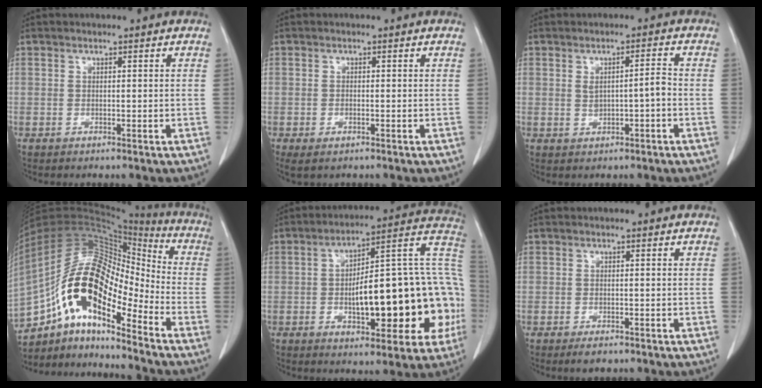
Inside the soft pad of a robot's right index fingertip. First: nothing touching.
{"total": 2.3, "force": [-1.4, 1.0, 1.6], "torque": [-0.032, -0.005, -0.016]}
{"total": 3.4, "force": [-0.2, 0.8, 3.3], "torque": [-0.059, 0.011, 0.003]}
{"total": 19.1, "force": [-10.6, 6.5, 14.5], "torque": [-0.277, 0.048, -0.185]}
{"total": 24.5, "force": [-3.6, 7.2, 23.1], "torque": [-0.265, 0.046, -0.037]}
{"total": 2.0, "force": [-1.4, 0.8, 1.1], "torque": [-0.020, -0.002, -0.018]}